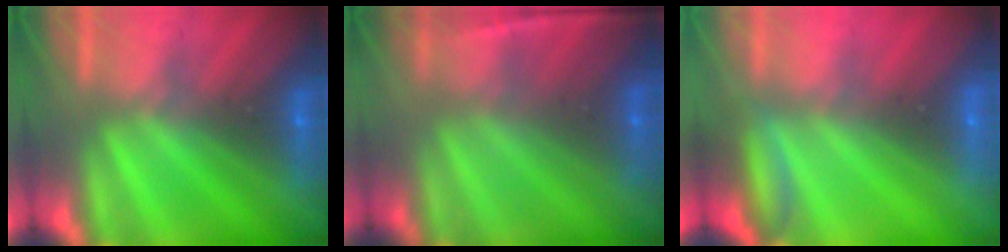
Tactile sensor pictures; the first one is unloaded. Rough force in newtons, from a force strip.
{"total": 1.6}
{"total": 2.6}